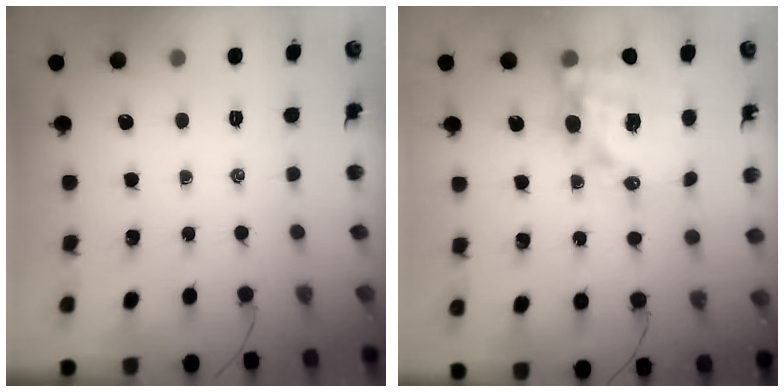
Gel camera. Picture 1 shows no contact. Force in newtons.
{"total": 14.9, "press": 14.5, "slide": 3.4}